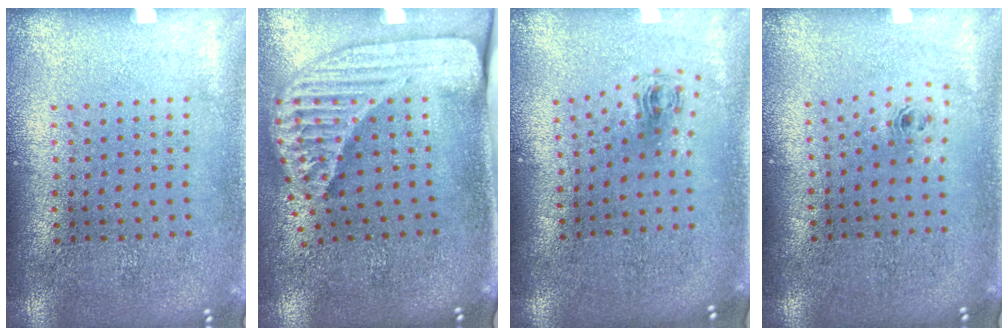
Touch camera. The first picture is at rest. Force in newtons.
{"total": 2.5, "press": 1.7, "slide": 1.7}
{"total": 0.7, "press": 0.4, "slide": 0.6}
{"total": 0.6, "press": 0.2, "slide": 0.6}